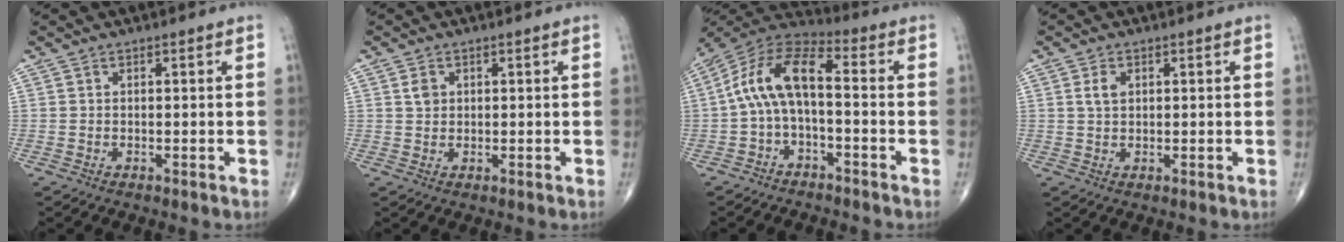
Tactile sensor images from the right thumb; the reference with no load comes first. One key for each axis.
{"total": 2.0, "fx": 0.7, "fy": 1.6, "fz": 1.1, "tx": -0.013, "ty": -0.003, "tz": 0.012}
{"total": 11.6, "fx": -1.3, "fy": 5.3, "fz": 10.3, "tx": -0.196, "ty": 0.056, "tz": -0.037}
{"total": 2.5, "fx": 0.8, "fy": 1.6, "fz": 1.8, "tx": -0.031, "ty": 0.001, "tz": 0.015}